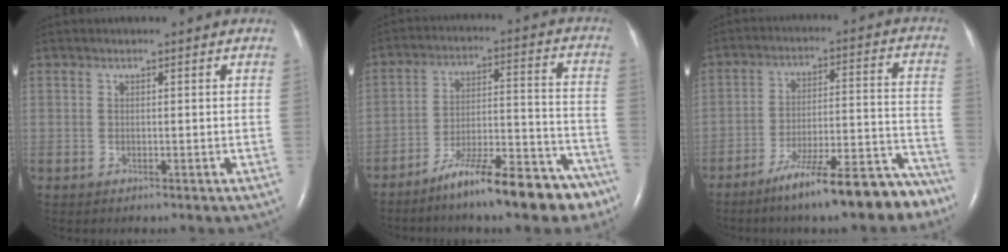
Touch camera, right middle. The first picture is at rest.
{"total": 15.6, "force": [-12.1, 3.4, 9.3], "torque": [-0.124, 0.039, -0.195]}
{"total": 15.8, "force": [-12.3, 2.6, 9.5], "torque": [-0.121, 0.033, -0.191]}